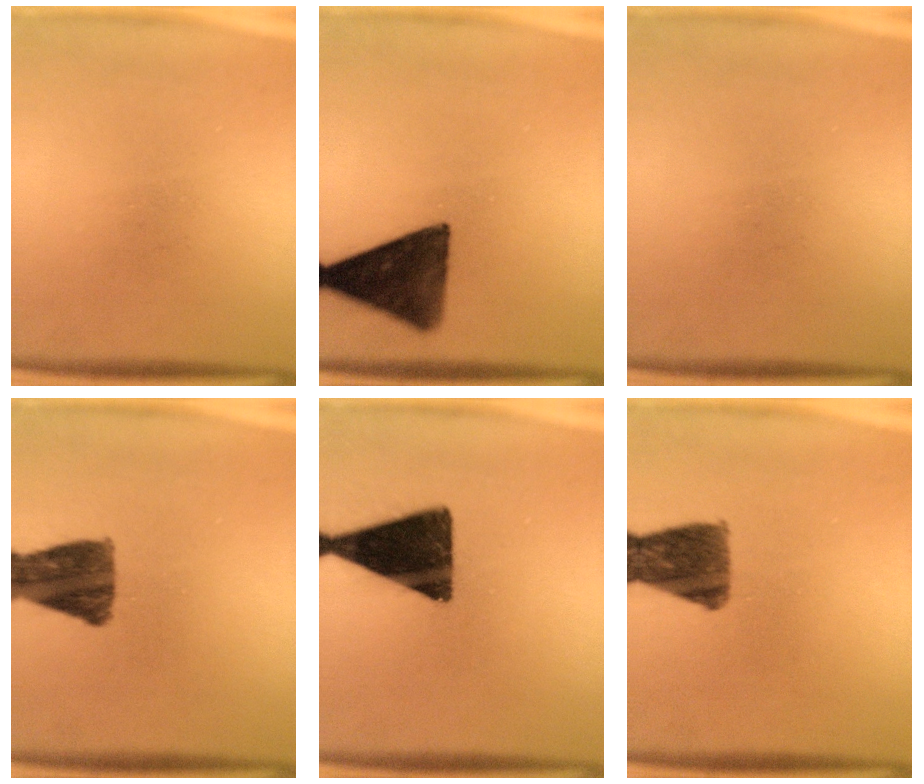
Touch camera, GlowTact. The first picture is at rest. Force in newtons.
{"total": 13.2}
{"total": 0.0}
{"total": 10.9}
{"total": 15.9}
{"total": 10.1}